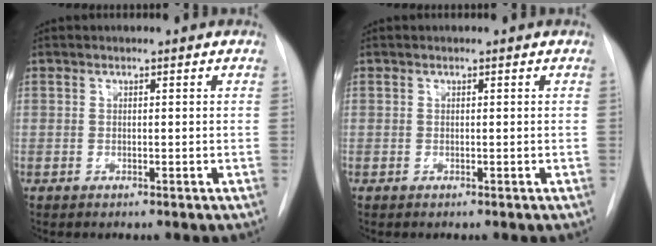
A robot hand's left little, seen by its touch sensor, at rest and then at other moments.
{"total": 0.0}